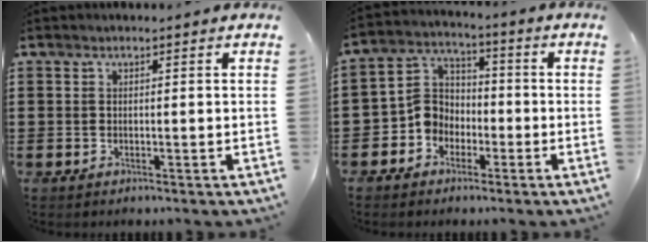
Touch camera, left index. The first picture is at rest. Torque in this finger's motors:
{"motor_torque": [0.59, 0.58, 0.35, 0.04]}